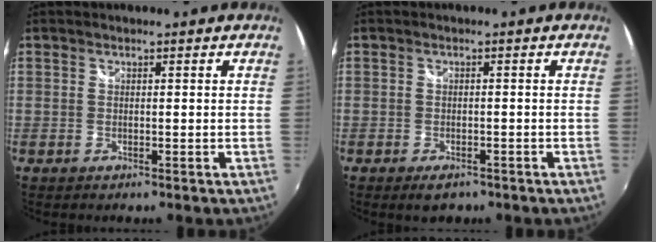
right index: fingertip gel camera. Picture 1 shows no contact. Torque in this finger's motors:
{"motor_torque": [0.21, -0.18, 0.16, 0.02]}